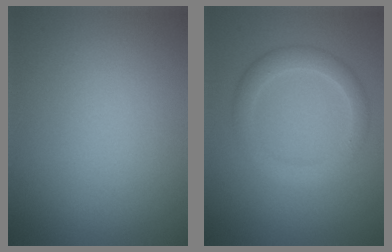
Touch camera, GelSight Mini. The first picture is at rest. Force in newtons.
{"total": 2.6, "press": 2.6, "slide": 0.1}